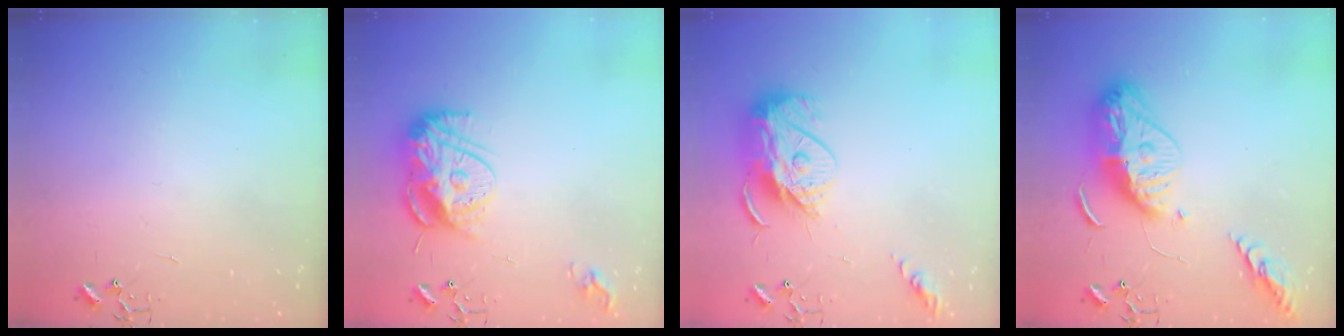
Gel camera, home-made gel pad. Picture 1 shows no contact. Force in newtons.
{"total": 14.8, "press": 14.7, "slide": 1.4}
{"total": 14.0, "press": 13.9, "slide": 1.4}
{"total": 16.9, "press": 16.8, "slide": 1.6}